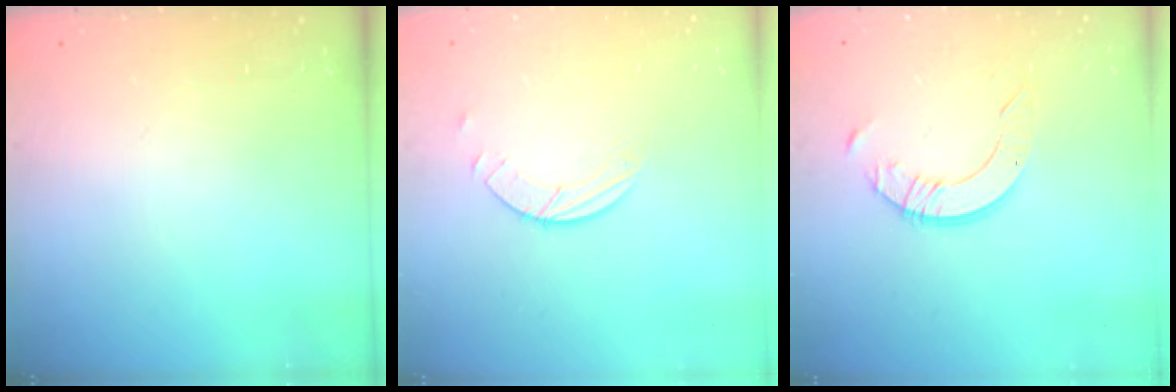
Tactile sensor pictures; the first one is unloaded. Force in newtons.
{"total": 2.0, "press": 2.0, "slide": 0.2}
{"total": 6.1, "press": 6.1, "slide": 0.6}